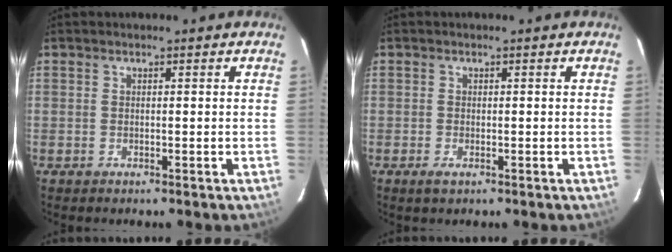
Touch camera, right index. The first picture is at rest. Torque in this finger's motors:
{"motor_torque": [0.04, -0.07, 0.05, 0.02]}